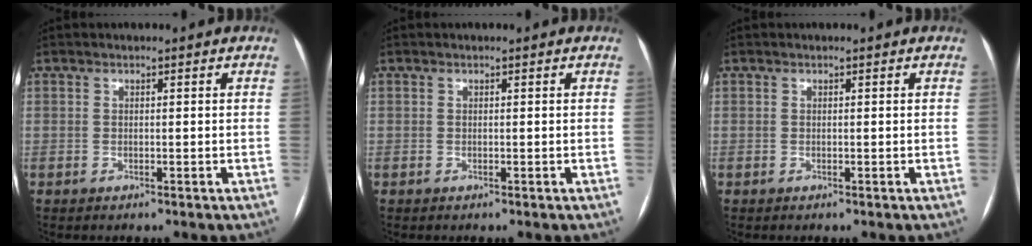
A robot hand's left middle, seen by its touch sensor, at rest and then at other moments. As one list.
[{"total": 0.0}, {"total": 0.0}]